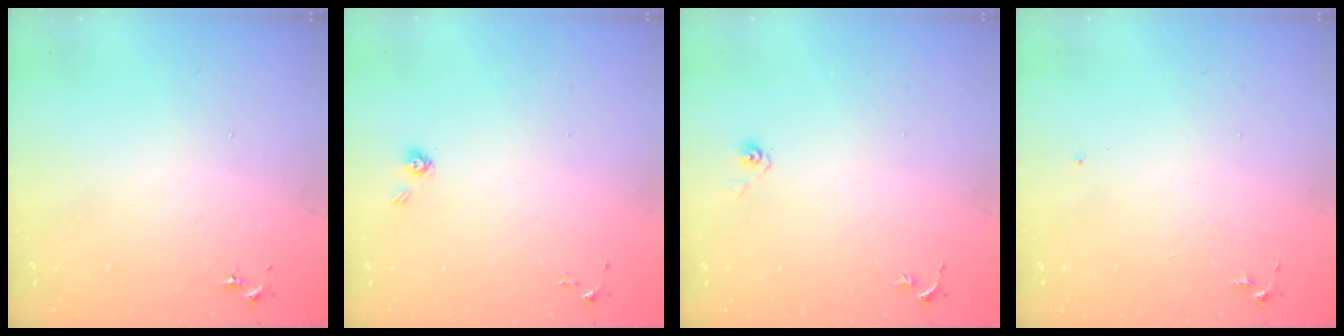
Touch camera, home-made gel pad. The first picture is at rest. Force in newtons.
{"total": 3.7, "press": 3.3, "slide": 1.8}
{"total": 3.6, "press": 2.9, "slide": 2.1}
{"total": 4.9, "press": 4.8, "slide": 0.6}